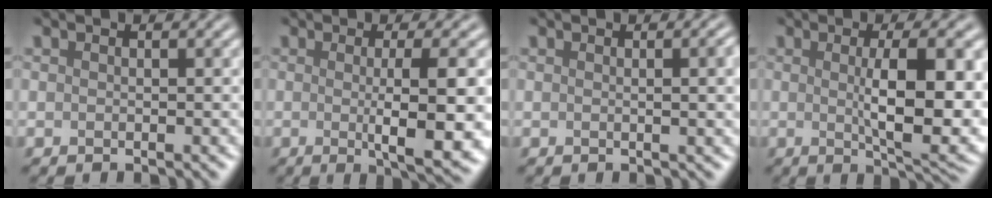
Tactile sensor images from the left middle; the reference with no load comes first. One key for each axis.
{"total": 7.3, "fx": -0.6, "fy": 1.4, "fz": 7.1, "tx": -0.104, "ty": -0.005, "tz": -0.002}
{"total": 3.6, "fx": 0.4, "fy": 1.4, "fz": 3.3, "tx": -0.020, "ty": 0.013, "tz": 0.000}
{"total": 8.7, "fx": 0.2, "fy": 2.3, "fz": 8.4, "tx": -0.112, "ty": -0.003, "tz": 0.011}